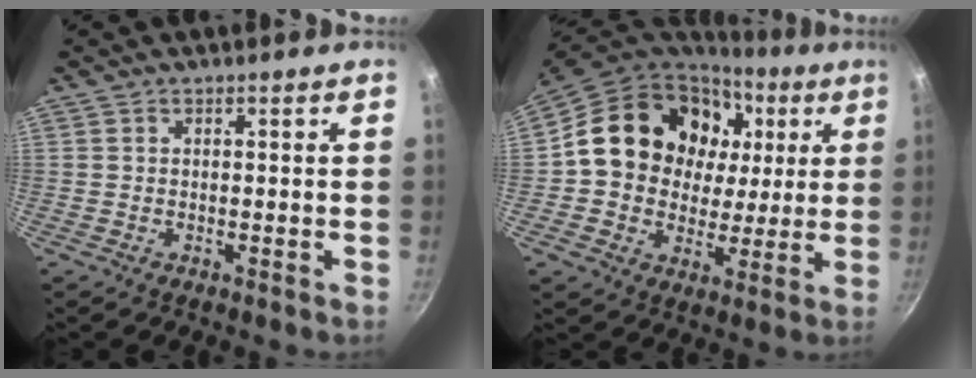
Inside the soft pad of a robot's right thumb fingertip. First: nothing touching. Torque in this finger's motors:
{"motor_torque": [1.72, 3.29, 1.08, -0.62, 0.42]}